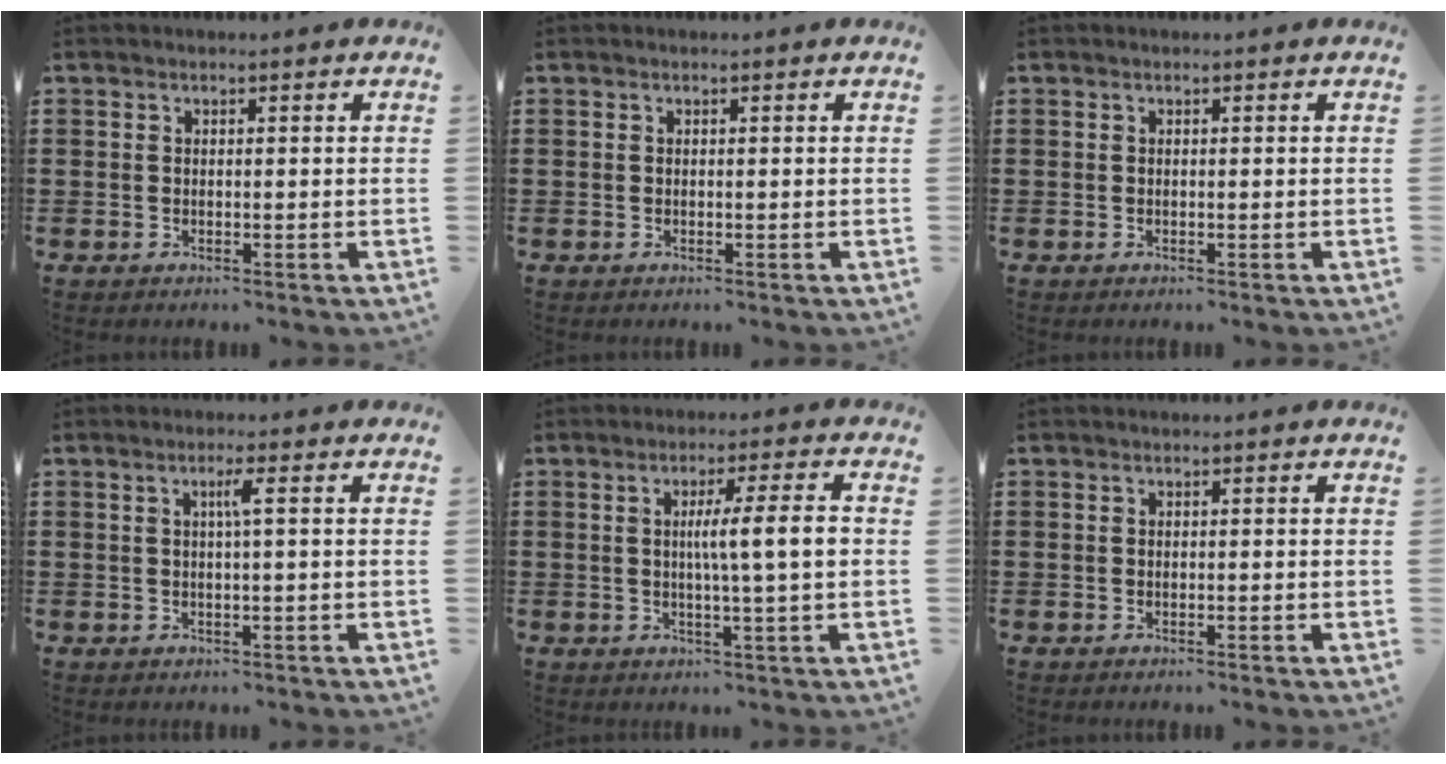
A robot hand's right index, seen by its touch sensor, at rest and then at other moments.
{"total": 0.0}
{"total": 0.0}
{"total": 2.1, "force": [0.3, -0.3, 2.0], "torque": [-0.040, -0.004, 0.002]}
{"total": 7.0, "force": [0.5, 0.1, 6.9], "torque": [-0.119, -0.006, -0.001]}
{"total": 0.0}